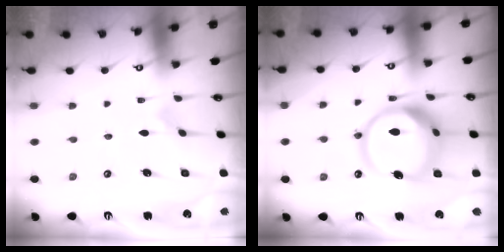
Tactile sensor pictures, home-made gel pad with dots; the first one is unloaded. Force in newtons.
{"total": 17.7, "press": 17.5, "slide": 2.5}